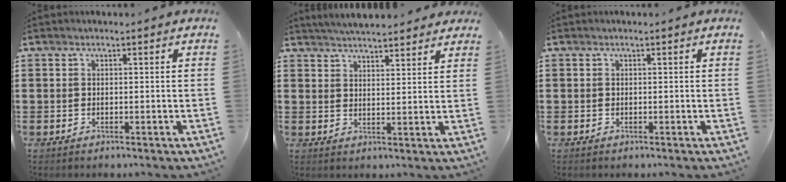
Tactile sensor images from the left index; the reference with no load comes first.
{"total": 4.1, "force": [4.1, 0.1, 0.8], "torque": [-0.026, -0.011, 0.075]}
{"total": 0.0}